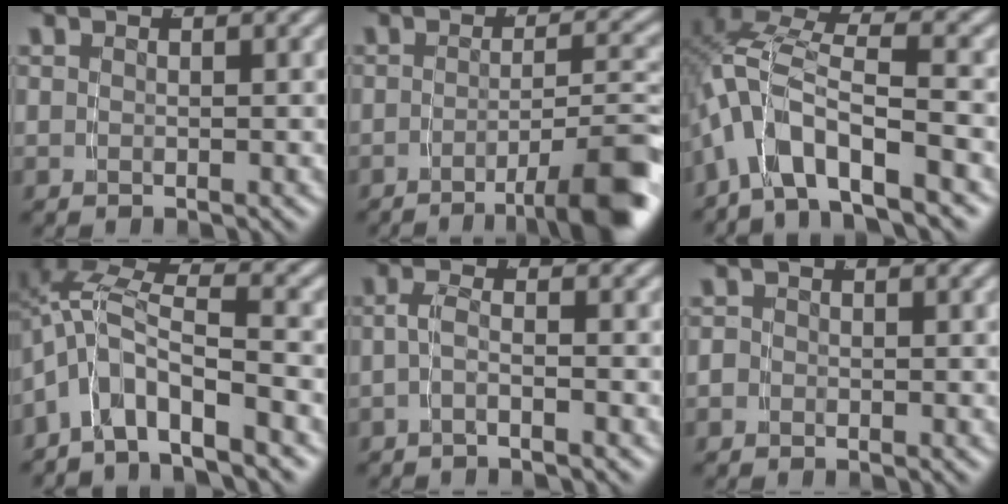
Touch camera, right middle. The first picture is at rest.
{"total": 7.6, "force": [-4.5, 1.1, 6.0], "torque": [-0.072, -0.006, -0.067]}
{"total": 6.2, "force": [-1.3, 3.7, 4.9], "torque": [-0.138, -0.027, -0.010]}
{"total": 7.1, "force": [-0.9, 5.3, 4.6], "torque": [-0.115, -0.015, -0.019]}
{"total": 1.8, "force": [-1.1, -0.2, 1.4], "torque": [-0.033, -0.007, -0.019]}
{"total": 1.0, "force": [-0.7, 0.7, 0.1], "torque": [-0.003, -0.007, -0.012]}